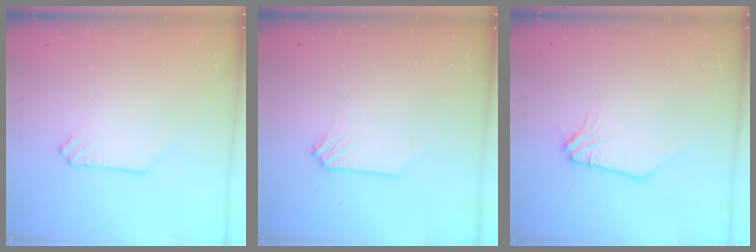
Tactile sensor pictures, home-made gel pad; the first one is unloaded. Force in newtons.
{"total": 0.0}
{"total": 1.2, "press": 1.2, "slide": 0.1}